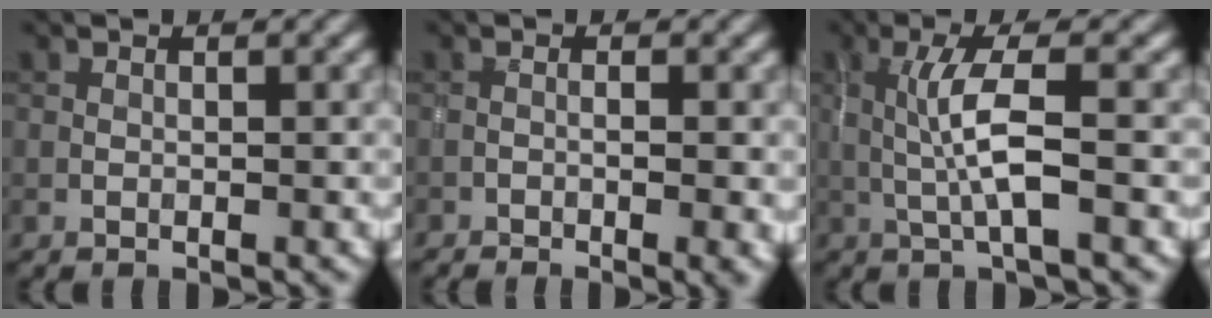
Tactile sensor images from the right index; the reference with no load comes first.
{"total": 2.0, "force": [-0.9, 0.4, 1.7], "torque": [-0.028, -0.007, -0.016]}
{"total": 4.3, "force": [-0.1, 0.6, 4.2], "torque": [-0.087, 0.003, -0.002]}